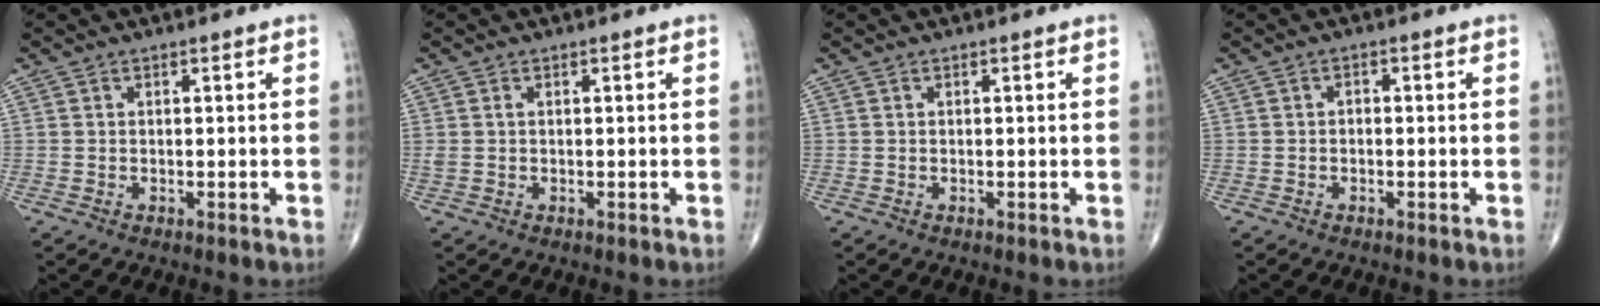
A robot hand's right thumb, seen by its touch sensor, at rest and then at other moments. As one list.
[{"total": 1.0, "force": [0.2, 0.6, 0.8], "torque": [-0.025, 0.008, 0.010]}, {"total": 0.0}, {"total": 0.9, "force": [-0.2, 0.7, 0.6], "torque": [-0.006, 0.004, -0.007]}]